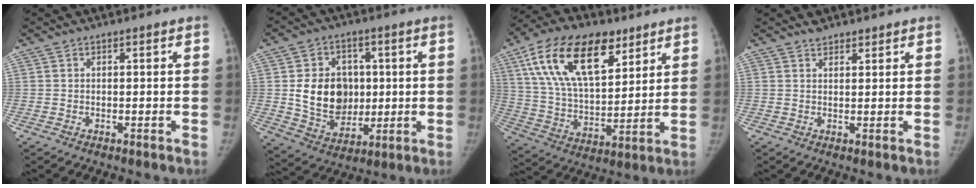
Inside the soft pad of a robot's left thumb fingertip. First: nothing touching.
{"total": 13.7, "force": [1.2, 10.9, 8.2], "torque": [-0.092, -0.011, 0.035]}
{"total": 22.4, "force": [11.4, 11.5, 15.4], "torque": [-0.255, -0.026, 0.207]}
{"total": 2.3, "force": [2.0, 1.0, 0.4], "torque": [0.004, -0.010, 0.030]}